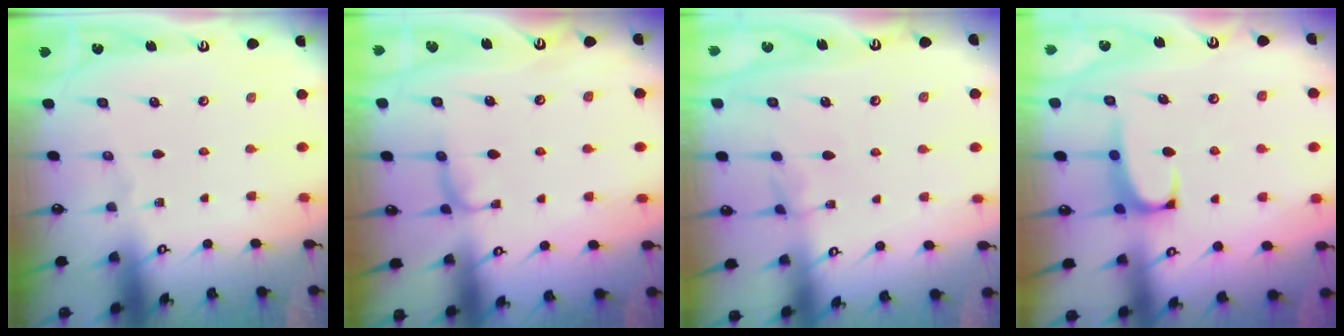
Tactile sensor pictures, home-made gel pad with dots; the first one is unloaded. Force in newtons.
{"total": 0.9, "press": 0.2, "slide": 0.8}
{"total": 1.1, "press": 0.9, "slide": 0.5}
{"total": 0.8, "press": 0.4, "slide": 0.7}